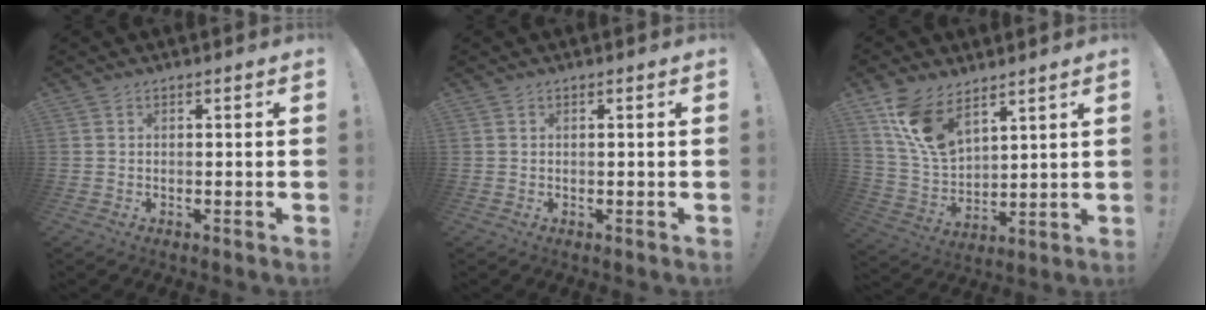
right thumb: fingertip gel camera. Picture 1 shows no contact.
{"total": 0.0}
{"total": 13.4, "force": [9.1, 6.8, 7.2], "torque": [-0.136, -0.049, 0.179]}